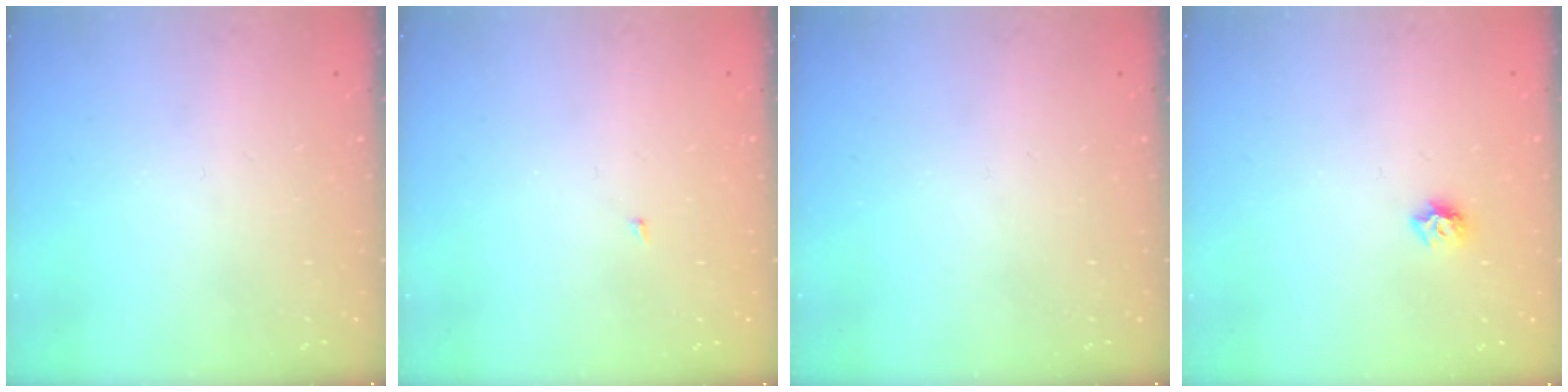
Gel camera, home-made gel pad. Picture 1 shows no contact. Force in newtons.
{"total": 1.4, "press": 1.3, "slide": 0.1}
{"total": 0.0}
{"total": 5.8, "press": 5.8, "slide": 0.7}